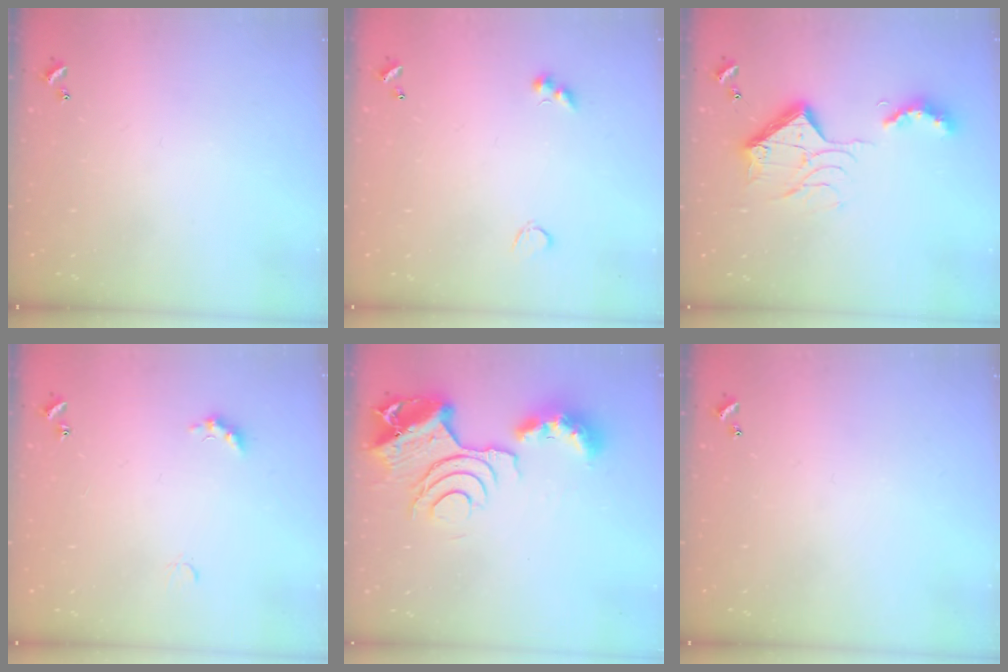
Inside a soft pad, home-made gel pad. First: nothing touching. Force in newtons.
{"total": 3.7, "press": 3.7, "slide": 0.7}
{"total": 15.7, "press": 15.7, "slide": 1.2}
{"total": 2.8, "press": 2.7, "slide": 0.6}
{"total": 14.3, "press": 14.2, "slide": 1.1}
{"total": 0.0}